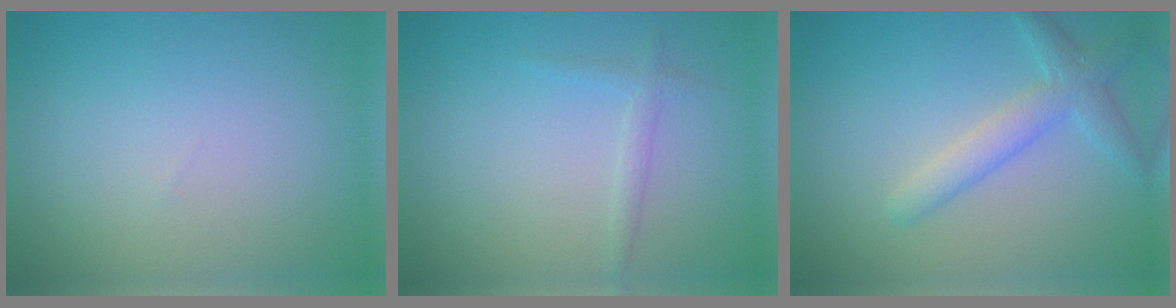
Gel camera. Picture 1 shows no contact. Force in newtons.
{"total": 1.2, "press": 1.2, "slide": 0.1}
{"total": 3.2, "press": 3.2, "slide": 0.0}